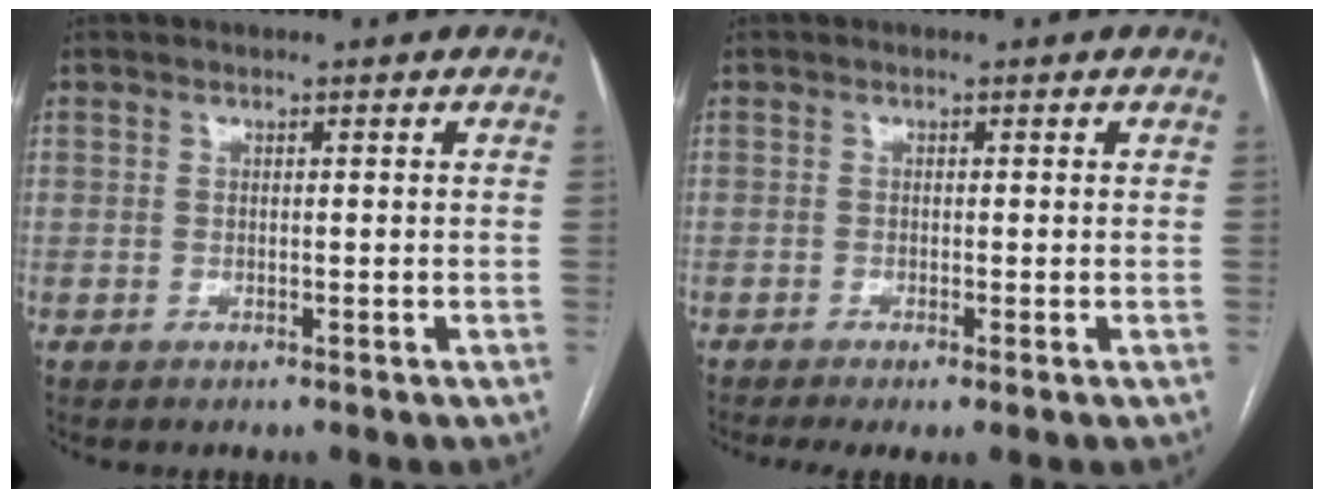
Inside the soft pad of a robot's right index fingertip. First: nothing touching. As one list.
[{"total": 2.7, "force": [-1.4, 0.4, 2.2], "torque": [-0.038, -0.008, -0.024]}]